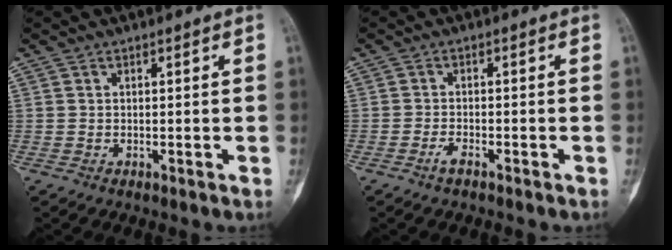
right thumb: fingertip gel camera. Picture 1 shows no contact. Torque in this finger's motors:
{"motor_torque": [-0.25, 0.21, -0.22, -0.04, 0.00]}